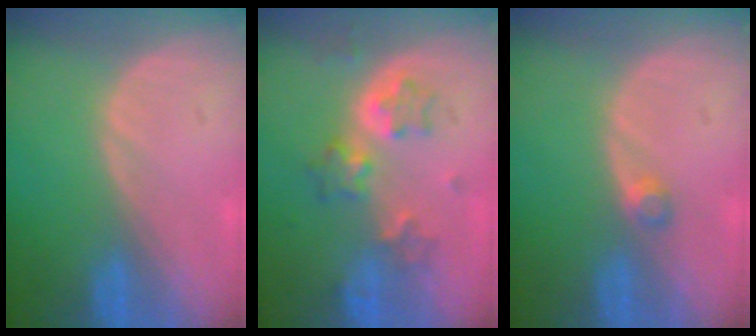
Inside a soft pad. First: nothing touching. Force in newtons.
{"total": 6.1, "press": 5.6, "slide": 2.5}
{"total": 1.6, "press": 1.4, "slide": 0.9}